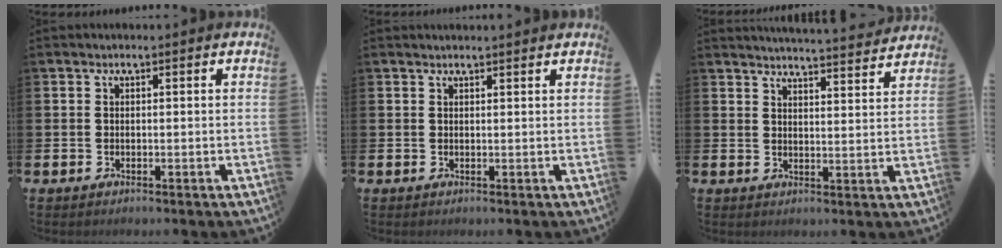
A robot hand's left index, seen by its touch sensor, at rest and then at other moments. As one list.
[{"total": 0.9, "force": [0.9, -0.1, 0.1], "torque": [0.006, -0.005, 0.016]}, {"total": 4.6, "force": [4.6, -0.3, 0.3], "torque": [-0.009, -0.038, 0.078]}]